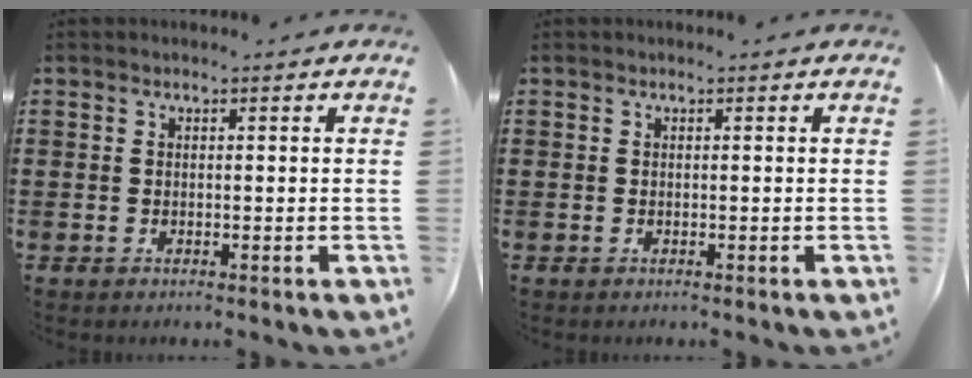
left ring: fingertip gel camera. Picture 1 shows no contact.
{"total": 0.0}